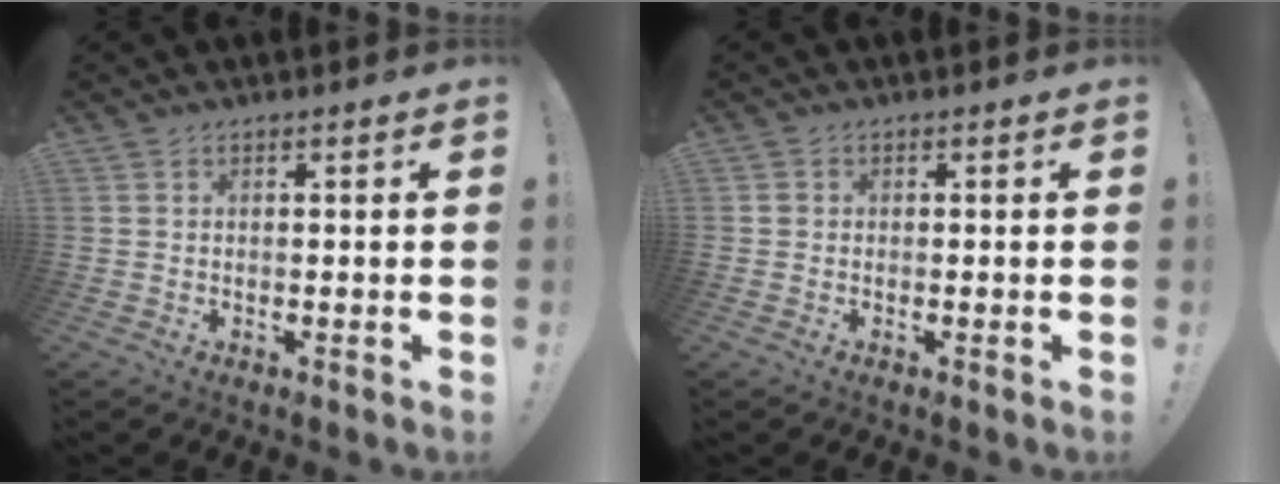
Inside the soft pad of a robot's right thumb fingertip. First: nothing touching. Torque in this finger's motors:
{"motor_torque": [-0.14, -0.04, 0.02, 0.18, -0.04]}